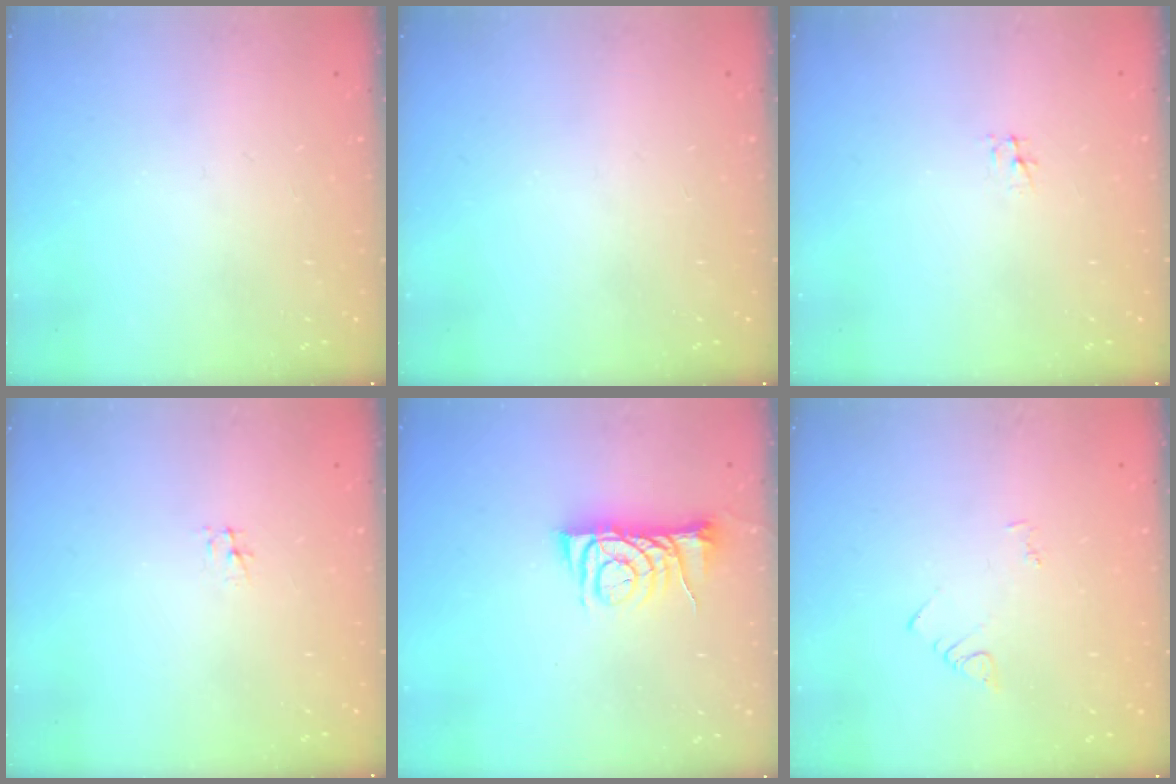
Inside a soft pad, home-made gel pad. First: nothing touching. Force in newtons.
{"total": 0.0}
{"total": 2.3, "press": 2.3, "slide": 0.3}
{"total": 2.3, "press": 2.3, "slide": 0.3}
{"total": 6.7, "press": 6.7, "slide": 0.7}
{"total": 3.3, "press": 3.2, "slide": 0.4}